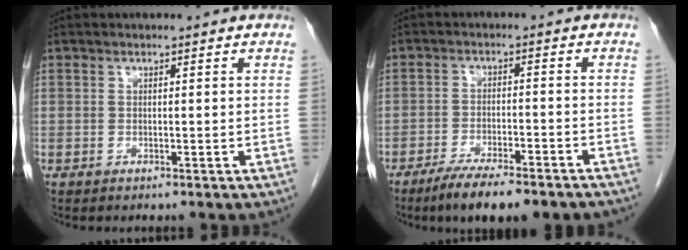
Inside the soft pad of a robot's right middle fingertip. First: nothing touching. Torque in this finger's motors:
{"motor_torque": [1.16, -0.97, 0.42, 0.09]}